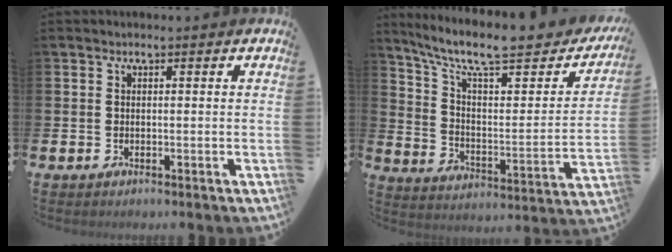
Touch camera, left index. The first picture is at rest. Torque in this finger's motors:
{"motor_torque": [1.07, -1.07, 0.89, 0.21]}